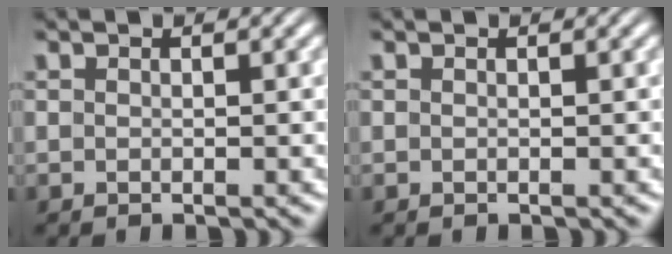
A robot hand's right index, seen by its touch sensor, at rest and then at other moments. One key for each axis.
{"total": 0.0}